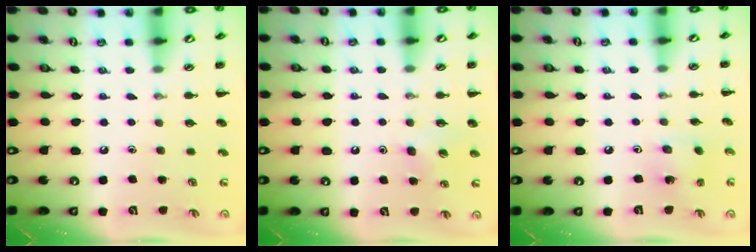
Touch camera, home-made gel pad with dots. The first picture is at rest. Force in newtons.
{"total": 4.0, "press": 3.8, "slide": 1.4}
{"total": 1.4, "press": 1.3, "slide": 0.6}